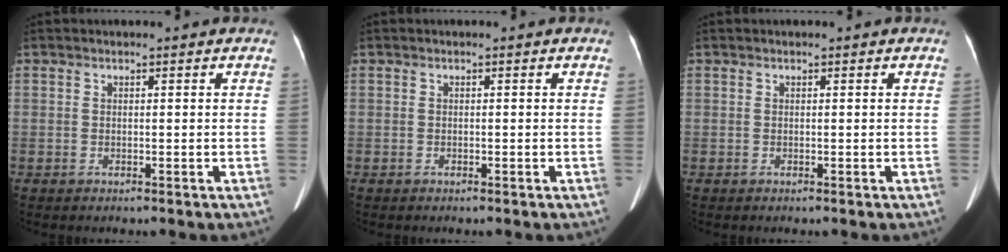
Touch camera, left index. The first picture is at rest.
{"total": 0.0}
{"total": 0.0}